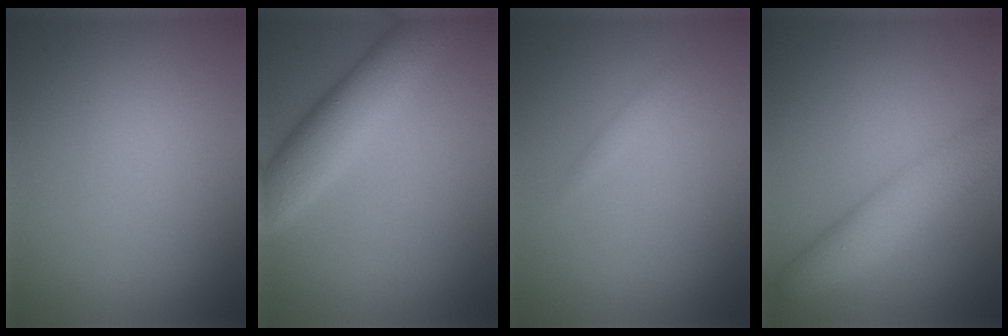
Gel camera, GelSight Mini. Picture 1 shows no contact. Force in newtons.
{"total": 5.6, "press": 5.6, "slide": 0.2}
{"total": 0.5, "press": 0.5, "slide": 0.0}
{"total": 5.2, "press": 5.2, "slide": 0.2}